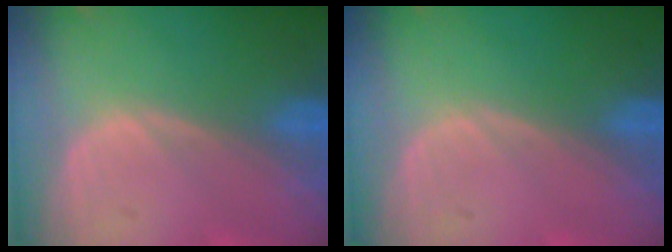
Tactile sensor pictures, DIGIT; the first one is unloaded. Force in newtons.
{"total": 0.0}